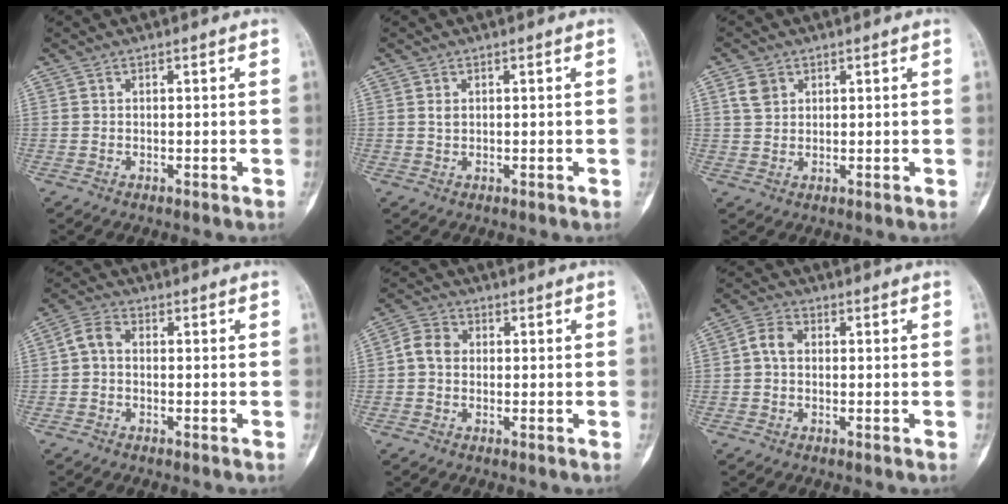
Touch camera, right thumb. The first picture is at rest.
{"total": 1.0, "force": [0.3, 0.7, 0.6], "torque": [-0.009, 0.001, 0.007]}
{"total": 3.3, "force": [1.6, 2.5, 1.5], "torque": [-0.017, 0.000, 0.032]}
{"total": 3.6, "force": [-0.2, 2.4, 2.7], "torque": [-0.049, 0.011, -0.015]}
{"total": 4.5, "force": [0.0, 3.7, 2.6], "torque": [-0.042, 0.013, -0.009]}
{"total": 3.8, "force": [0.1, 2.8, 2.6], "torque": [-0.046, 0.014, -0.006]}